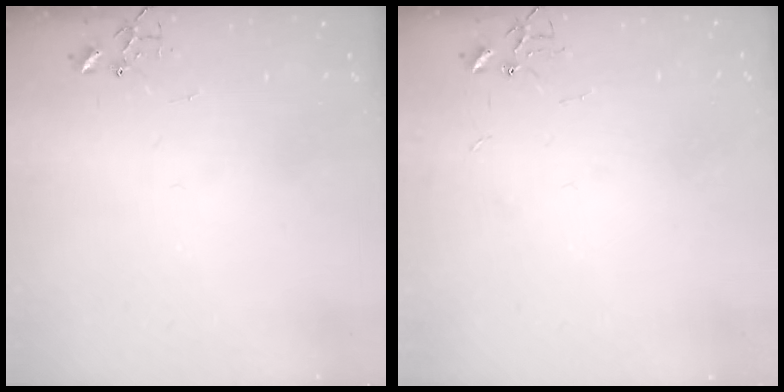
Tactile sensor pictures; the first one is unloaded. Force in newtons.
{"total": 2.4, "press": 2.4, "slide": 0.3}